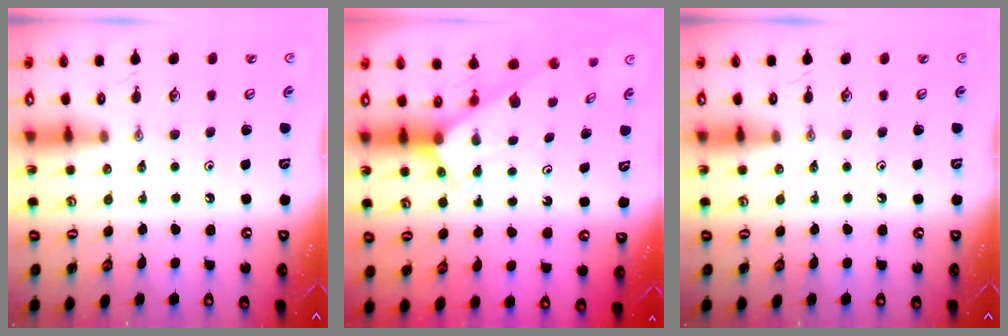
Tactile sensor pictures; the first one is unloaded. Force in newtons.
{"total": 2.6, "press": 2.6, "slide": 0.1}
{"total": 0.0}